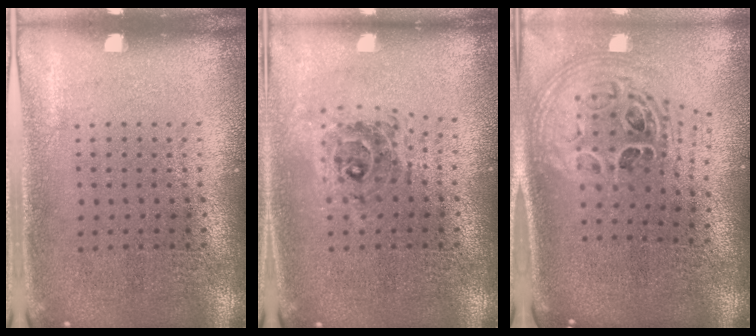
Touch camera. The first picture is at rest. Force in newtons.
{"total": 0.7, "press": 0.7, "slide": 0.1}
{"total": 2.1, "press": 1.4, "slide": 1.5}